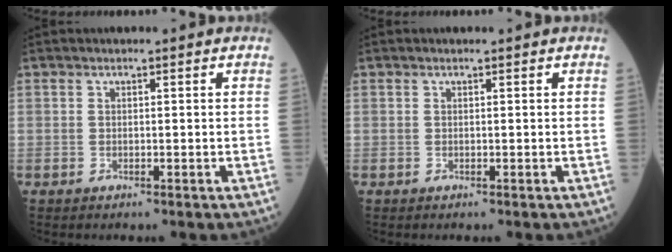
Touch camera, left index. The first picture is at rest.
{"total": 0.0}